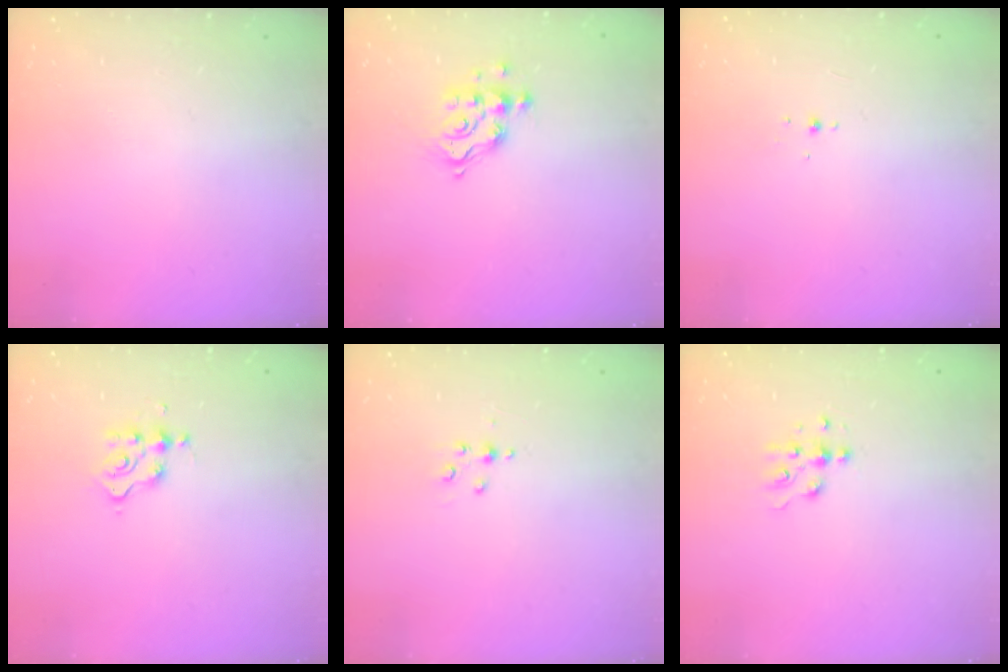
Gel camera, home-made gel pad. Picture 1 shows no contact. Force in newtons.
{"total": 11.7, "press": 11.6, "slide": 0.9}
{"total": 2.0, "press": 1.9, "slide": 0.8}
{"total": 3.7, "press": 3.7, "slide": 0.3}
{"total": 4.1, "press": 4.0, "slide": 0.5}
{"total": 6.7, "press": 6.7, "slide": 0.7}